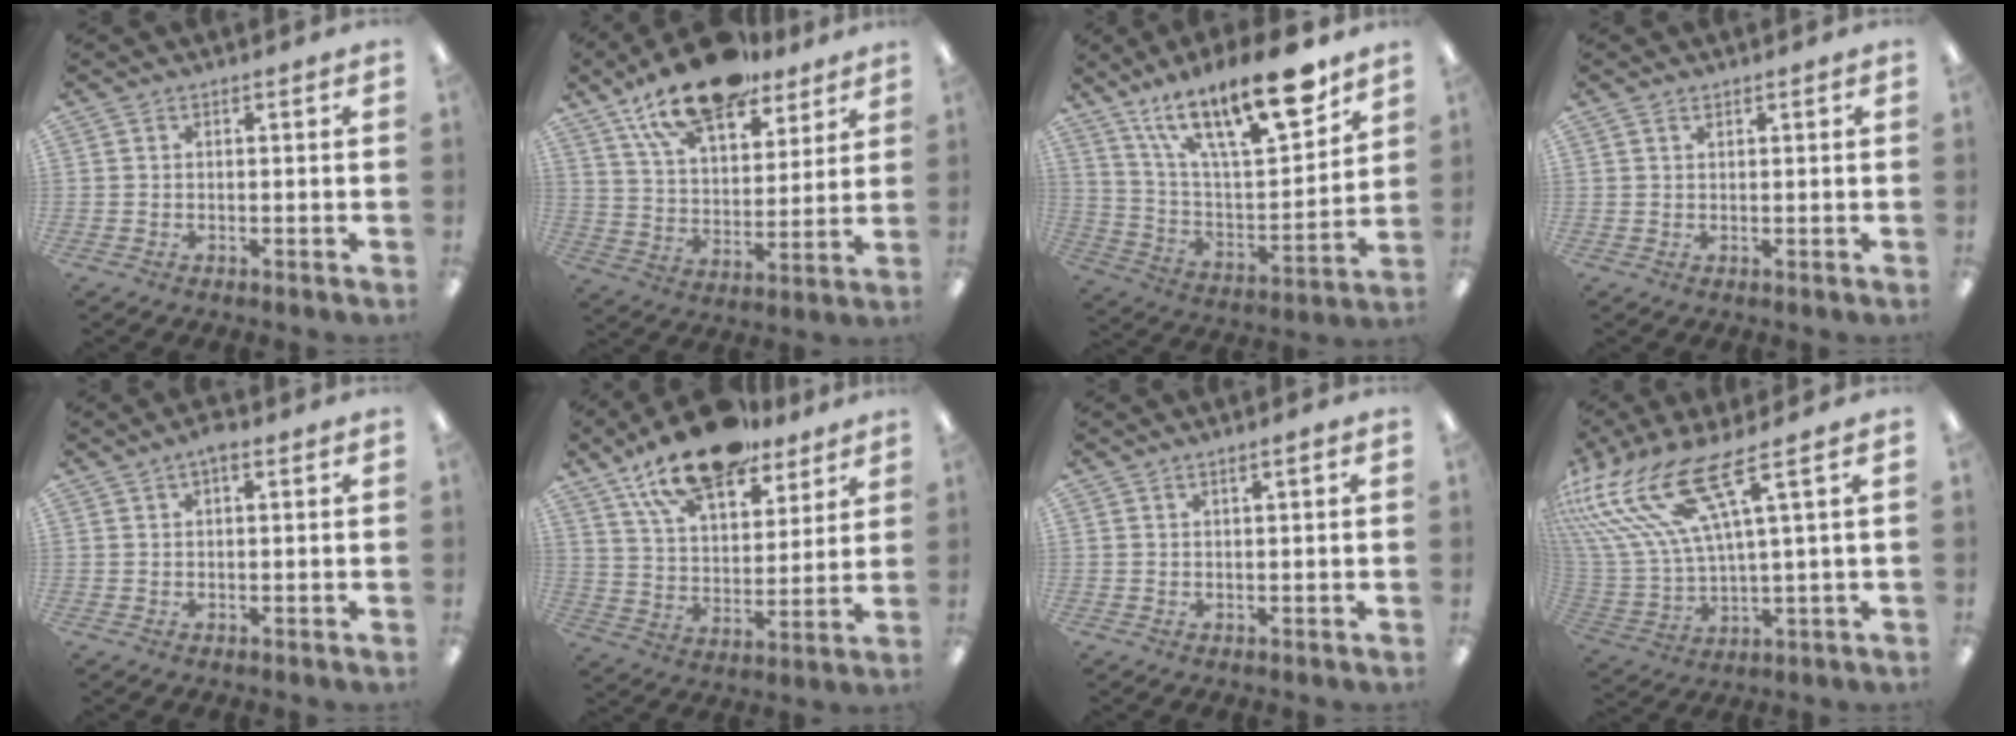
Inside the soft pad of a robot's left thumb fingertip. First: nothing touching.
{"total": 18.2, "force": [13.5, 7.6, 9.5], "torque": [-0.166, -0.068, 0.238]}
{"total": 23.9, "force": [15.8, 7.4, 16.3], "torque": [-0.261, -0.092, 0.262]}
{"total": 1.2, "force": [0.8, 0.6, 0.7], "torque": [-0.015, 0.001, 0.015]}
{"total": 2.4, "force": [1.4, 0.8, 1.8], "torque": [-0.029, 0.002, 0.022]}
{"total": 18.2, "force": [13.5, 7.6, 9.4], "torque": [-0.165, -0.068, 0.239]}
{"total": 1.6, "force": [1.0, 0.2, 1.3], "torque": [-0.026, 0.000, 0.017]}
{"total": 19.8, "force": [10.9, 6.5, 15.2], "torque": [-0.324, -0.055, 0.188]}